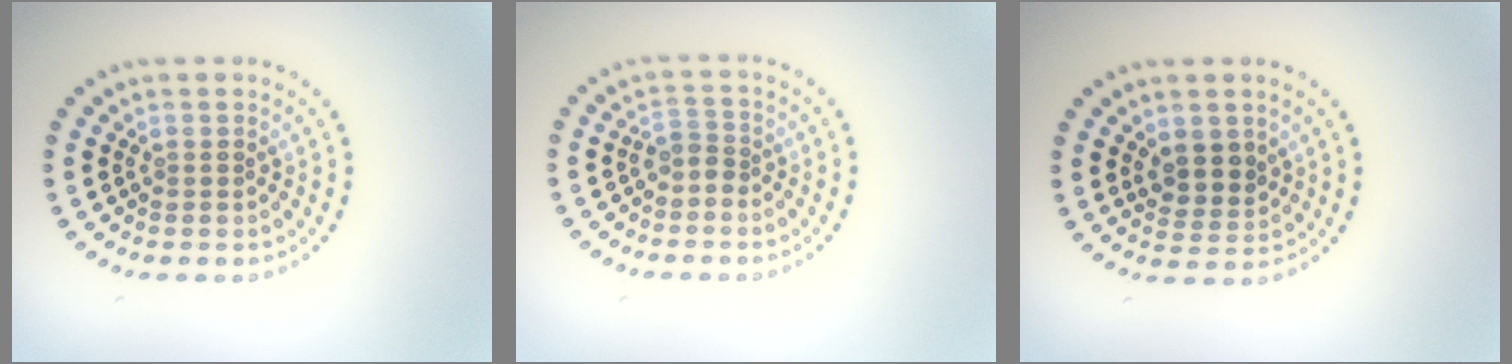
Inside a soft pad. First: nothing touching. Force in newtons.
{"total": 1.5, "press": 1.1, "slide": 1.1}
{"total": 2.7, "press": 2.4, "slide": 1.1}